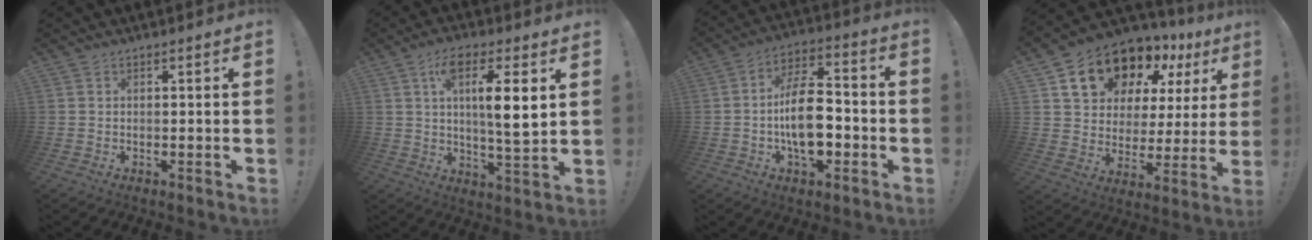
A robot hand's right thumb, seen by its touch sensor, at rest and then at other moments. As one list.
[{"total": 11.8, "force": [3.5, 2.6, 11.0], "torque": [-0.180, -0.004, 0.051]}, {"total": 15.2, "force": [-3.2, 8.3, 12.3], "torque": [-0.229, 0.019, -0.057]}, {"total": 16.2, "force": [11.4, 9.5, 6.4], "torque": [-0.097, -0.083, 0.216]}]